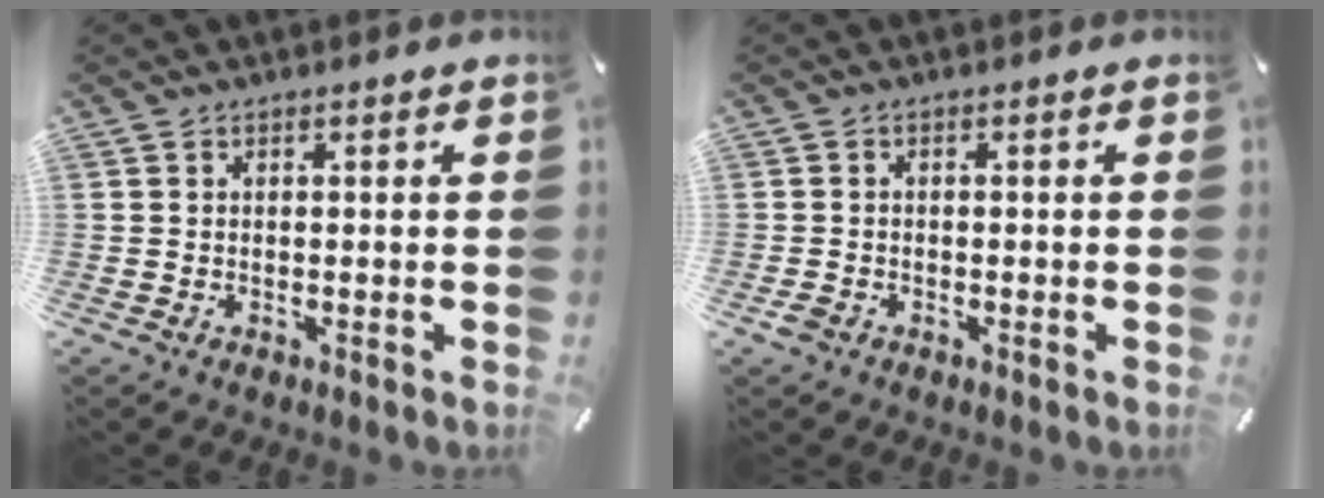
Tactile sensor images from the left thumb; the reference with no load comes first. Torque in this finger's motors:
{"motor_torque": [-0.42, 0.02, 0.10, 0.02, -0.06]}